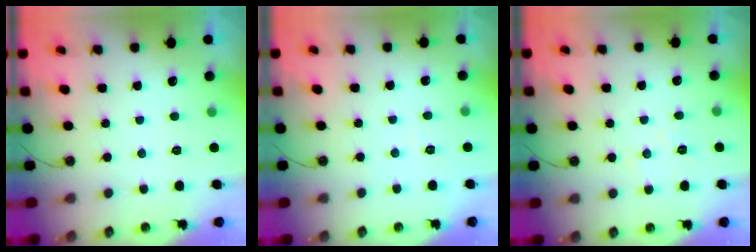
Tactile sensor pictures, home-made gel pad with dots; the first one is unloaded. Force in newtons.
{"total": 3.2, "press": 3.2, "slide": 0.5}
{"total": 6.8, "press": 6.7, "slide": 0.8}